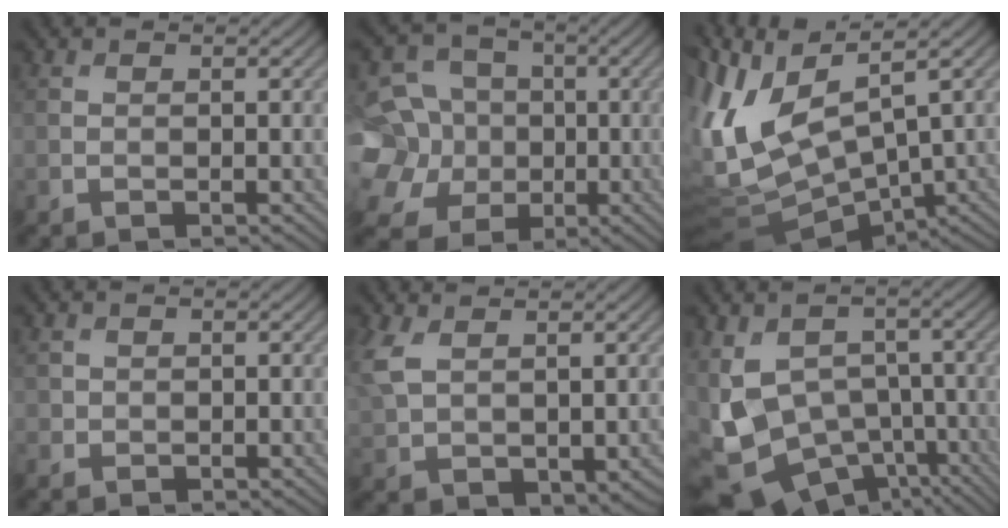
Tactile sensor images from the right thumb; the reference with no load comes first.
{"total": 16.1, "force": [-2.1, 14.9, 5.9], "torque": [-0.219, -0.007, -0.058]}
{"total": 12.3, "force": [2.4, 5.1, 10.9], "torque": [-0.265, 0.000, 0.058]}
{"total": 1.2, "force": [0.2, 1.2, 0.1], "torque": [-0.002, -0.005, 0.003]}
{"total": 7.1, "force": [2.0, 4.3, 5.3], "torque": [-0.155, -0.007, 0.051]}
{"total": 13.2, "force": [-4.5, 9.4, 8.0], "torque": [-0.202, -0.032, -0.048]}